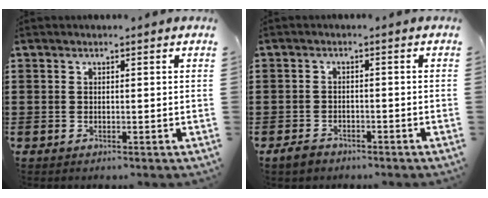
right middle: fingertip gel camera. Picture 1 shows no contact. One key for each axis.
{"total": 2.1, "fx": -1.7, "fy": 1.1, "fz": 0.4, "tx": -0.019, "ty": 0.001, "tz": -0.039}